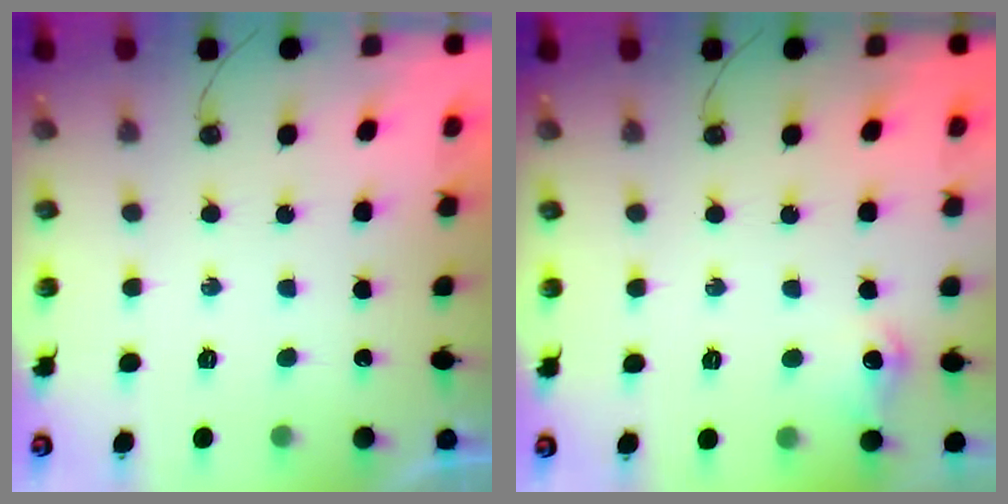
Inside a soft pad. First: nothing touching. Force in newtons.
{"total": 7.5, "press": 7.5, "slide": 0.8}